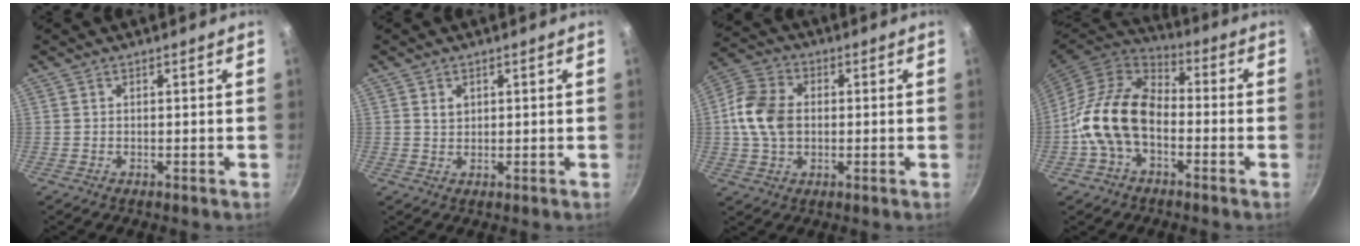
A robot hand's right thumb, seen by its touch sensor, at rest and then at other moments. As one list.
[{"total": 1.9, "force": [0.7, 1.6, 0.9], "torque": [-0.008, 0.000, 0.012]}, {"total": 11.0, "force": [0.2, 8.0, 7.5], "torque": [-0.134, 0.016, -0.008]}, {"total": 14.4, "force": [-2.8, 9.9, 10.2], "torque": [-0.157, 0.038, -0.068]}]